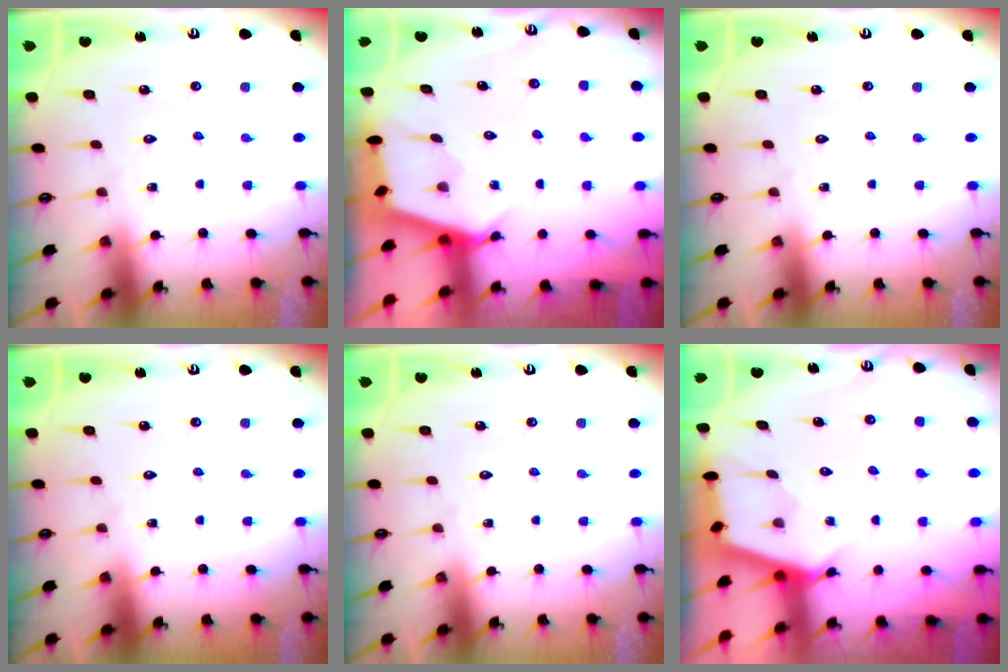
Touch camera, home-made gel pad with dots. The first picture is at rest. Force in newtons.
{"total": 2.7, "press": 2.7, "slide": 0.3}
{"total": 0.0}
{"total": 0.0}
{"total": 0.0}
{"total": 2.7, "press": 2.7, "slide": 0.4}